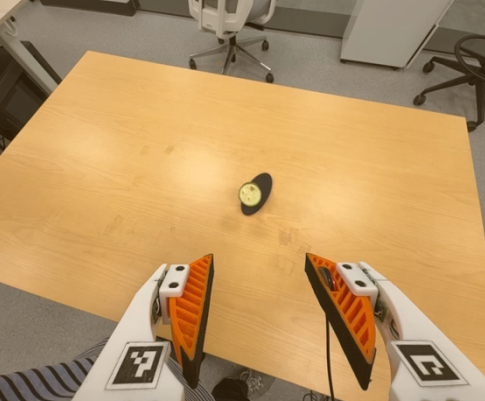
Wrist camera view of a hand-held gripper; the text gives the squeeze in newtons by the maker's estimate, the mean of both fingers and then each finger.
{"total": 0.0}